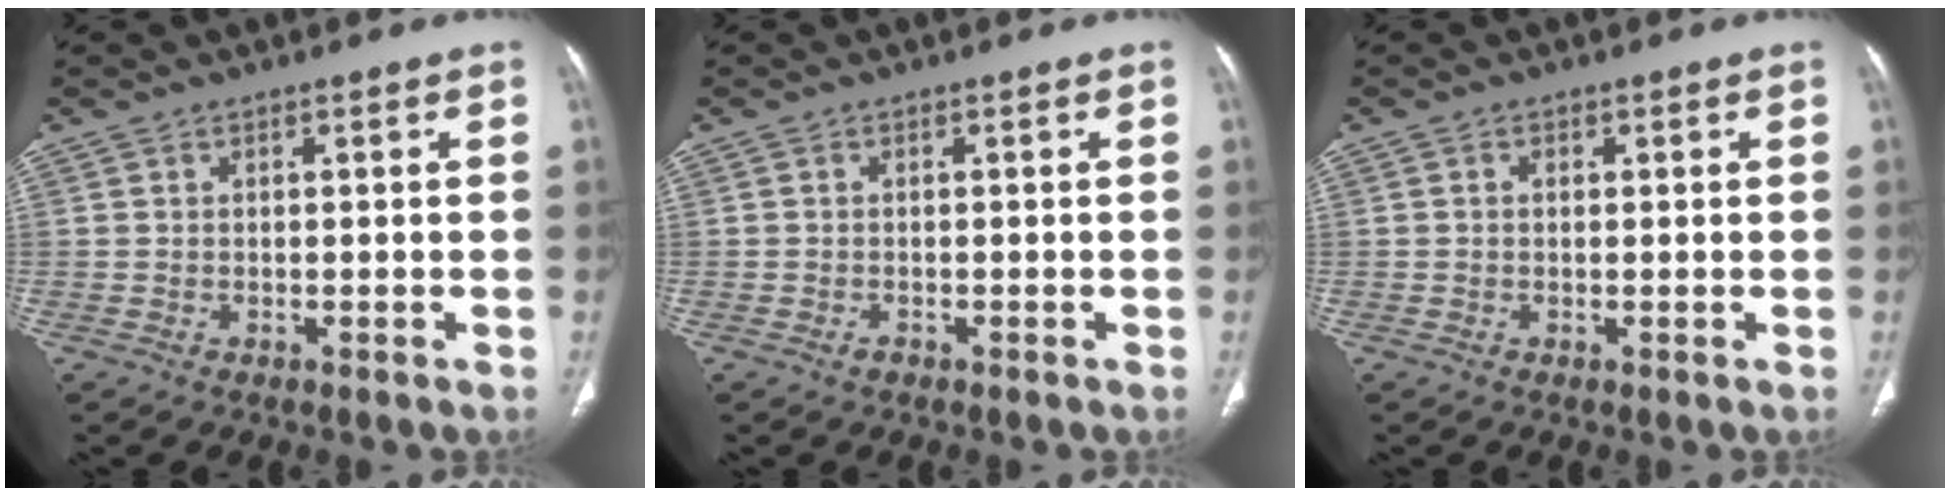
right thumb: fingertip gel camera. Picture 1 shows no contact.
{"total": 0.7, "force": [-0.5, 0.4, 0.3], "torque": [-0.005, 0.001, -0.009]}
{"total": 0.8, "force": [0.1, 0.6, 0.5], "torque": [-0.008, 0.000, 0.001]}